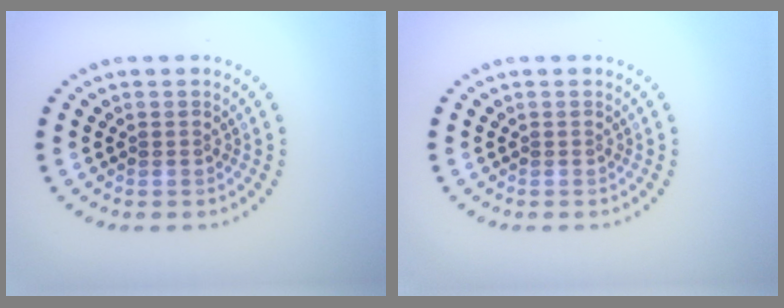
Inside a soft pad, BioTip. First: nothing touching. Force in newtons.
{"total": 0.0}